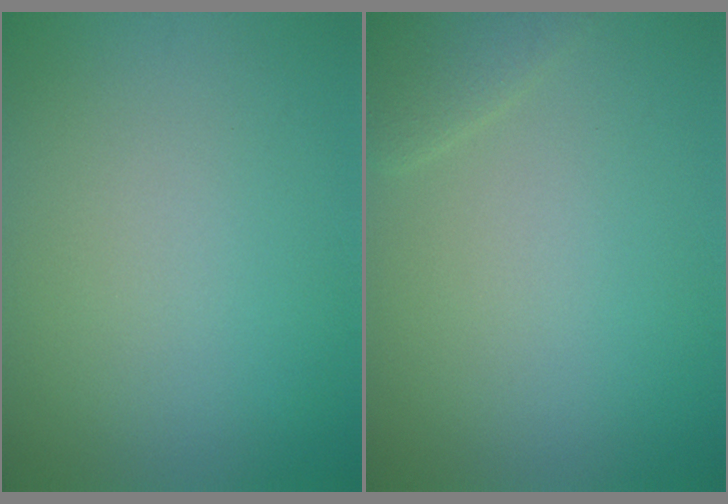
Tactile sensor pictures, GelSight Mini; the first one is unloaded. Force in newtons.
{"total": 1.4, "press": 1.4, "slide": 0.1}